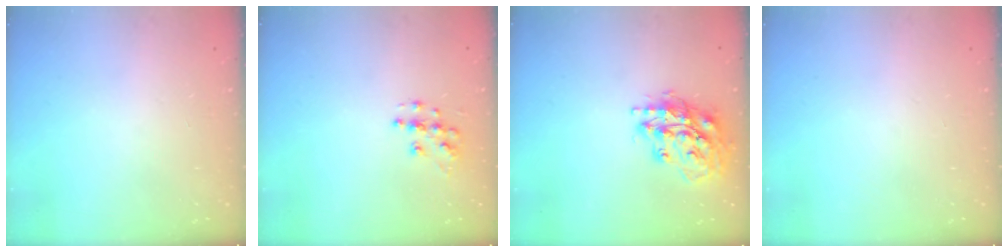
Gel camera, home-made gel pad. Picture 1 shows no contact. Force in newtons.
{"total": 8.3, "press": 8.3, "slide": 0.3}
{"total": 17.9, "press": 17.8, "slide": 2.5}
{"total": 0.0}